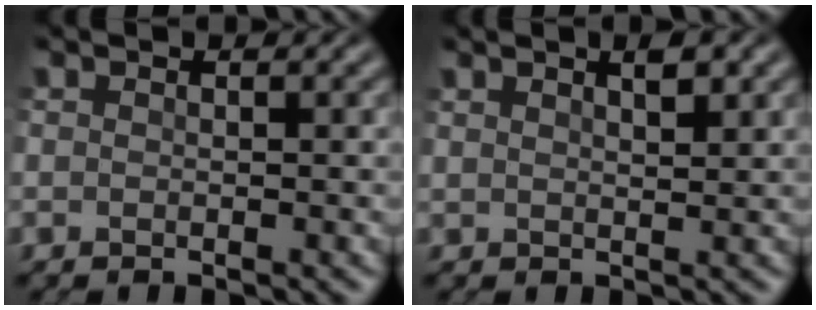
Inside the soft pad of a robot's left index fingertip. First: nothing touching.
{"total": 1.7, "force": [1.2, 0.4, 1.2], "torque": [-0.017, 0.001, 0.019]}